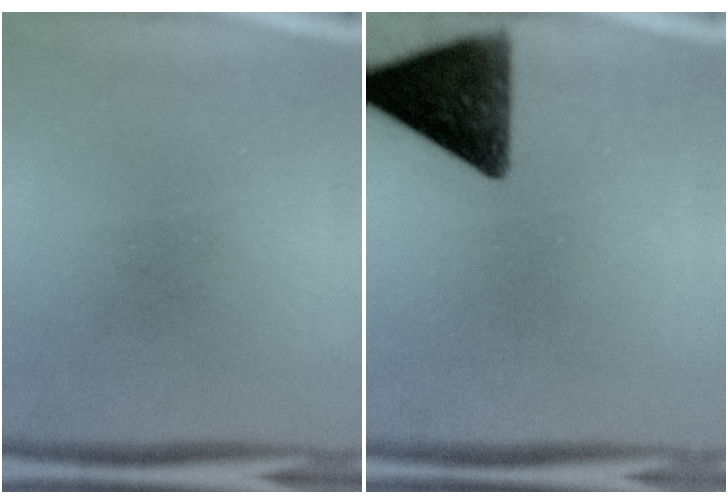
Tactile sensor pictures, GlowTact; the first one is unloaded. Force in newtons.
{"total": 12.0}